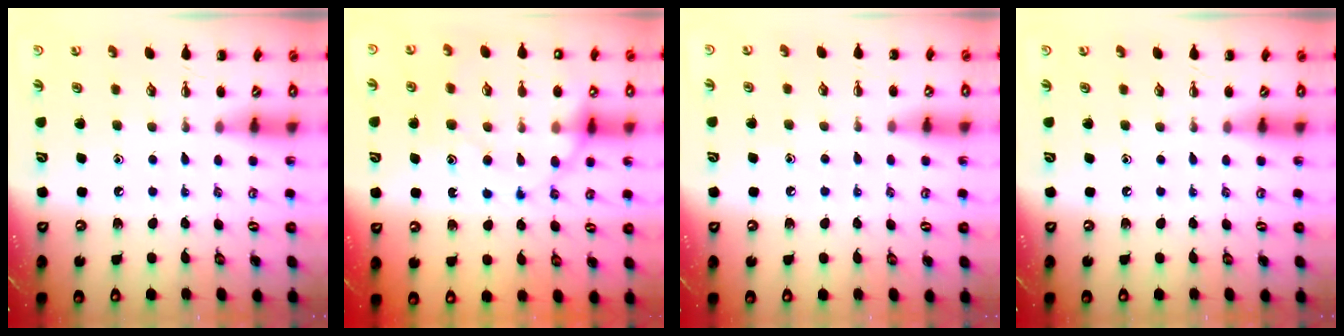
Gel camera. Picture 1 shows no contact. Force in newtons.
{"total": 17.0, "press": 16.9, "slide": 1.5}
{"total": 5.8, "press": 5.6, "slide": 1.7}
{"total": 0.0}